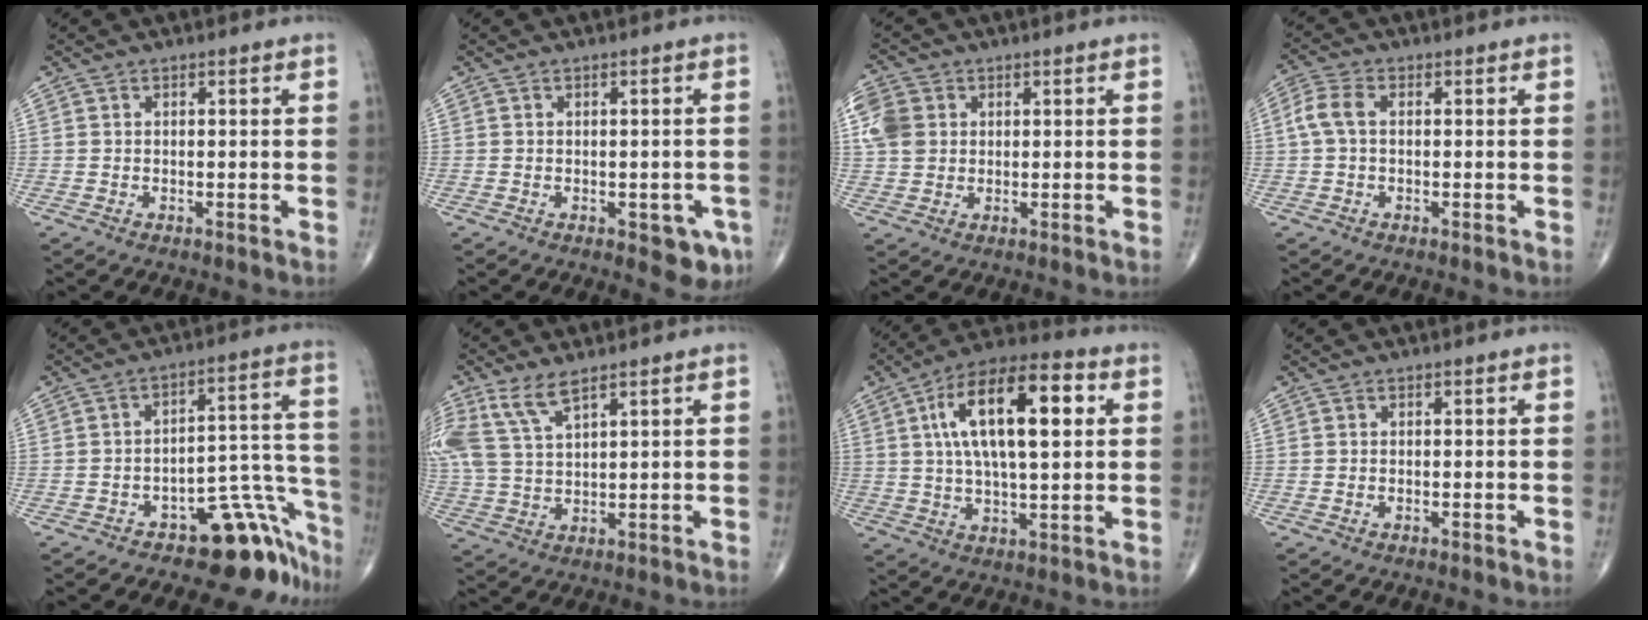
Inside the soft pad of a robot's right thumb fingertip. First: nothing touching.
{"total": 4.9, "force": [-2.0, 2.4, 3.8], "torque": [-0.017, -0.001, -0.021]}
{"total": 7.2, "force": [1.8, 5.9, 3.8], "torque": [-0.080, 0.004, 0.034]}
{"total": 4.5, "force": [0.3, 2.6, 3.6], "torque": [-0.089, 0.013, 0.000]}
{"total": 13.1, "force": [-9.8, 5.9, 6.6], "torque": [-0.002, 0.134, -0.140]}
{"total": 8.9, "force": [5.4, 3.3, 6.3], "torque": [-0.150, -0.005, 0.118]}
{"total": 18.7, "force": [4.7, 7.5, 16.5], "torque": [-0.272, 0.015, 0.071]}
{"total": 0.0}